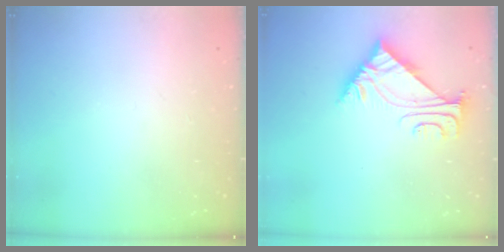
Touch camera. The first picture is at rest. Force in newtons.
{"total": 5.0, "press": 4.9, "slide": 0.9}